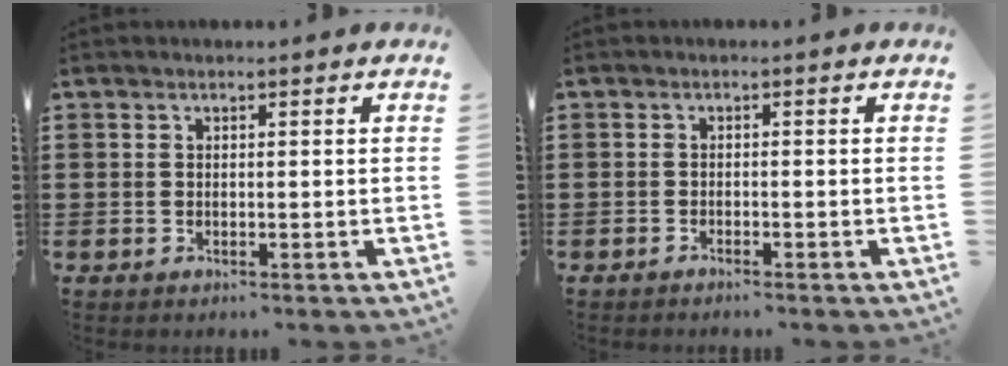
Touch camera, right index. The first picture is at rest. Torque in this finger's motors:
{"motor_torque": [-0.38, 0.38, 0.05, 0.00]}